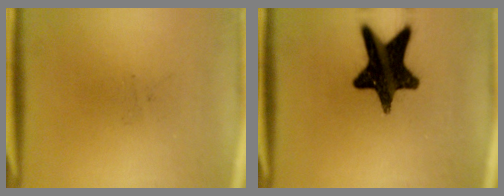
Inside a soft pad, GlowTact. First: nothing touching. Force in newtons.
{"total": 16.7}